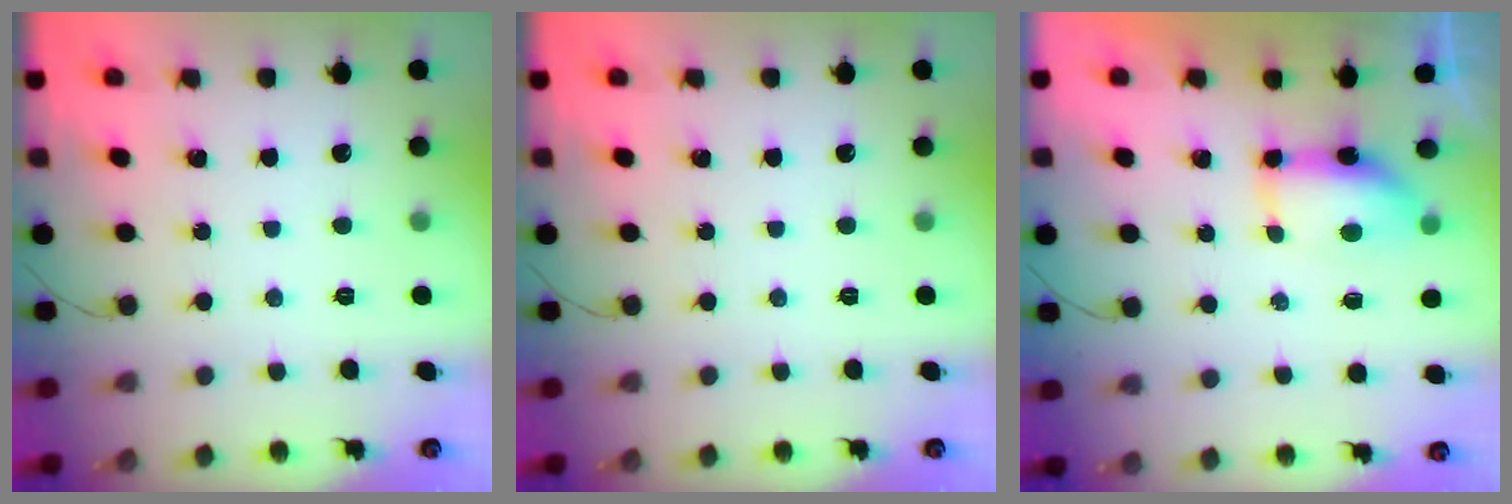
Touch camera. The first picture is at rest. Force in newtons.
{"total": 0.0}
{"total": 9.5, "press": 7.8, "slide": 5.3}